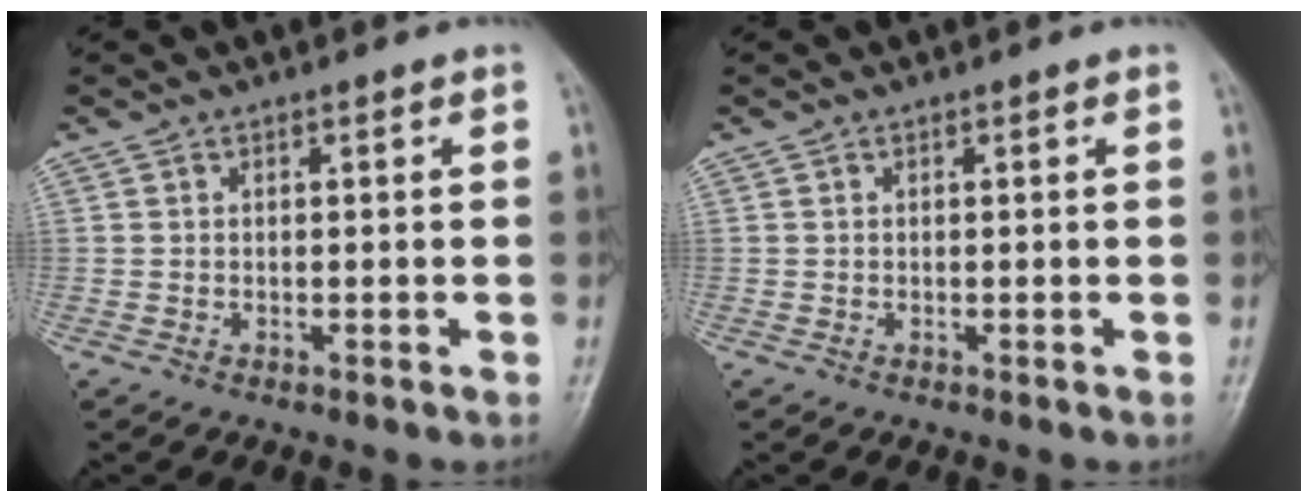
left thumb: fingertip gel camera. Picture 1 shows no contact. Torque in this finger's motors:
{"motor_torque": [0.00, 0.00, -0.06, -0.10, 0.02]}